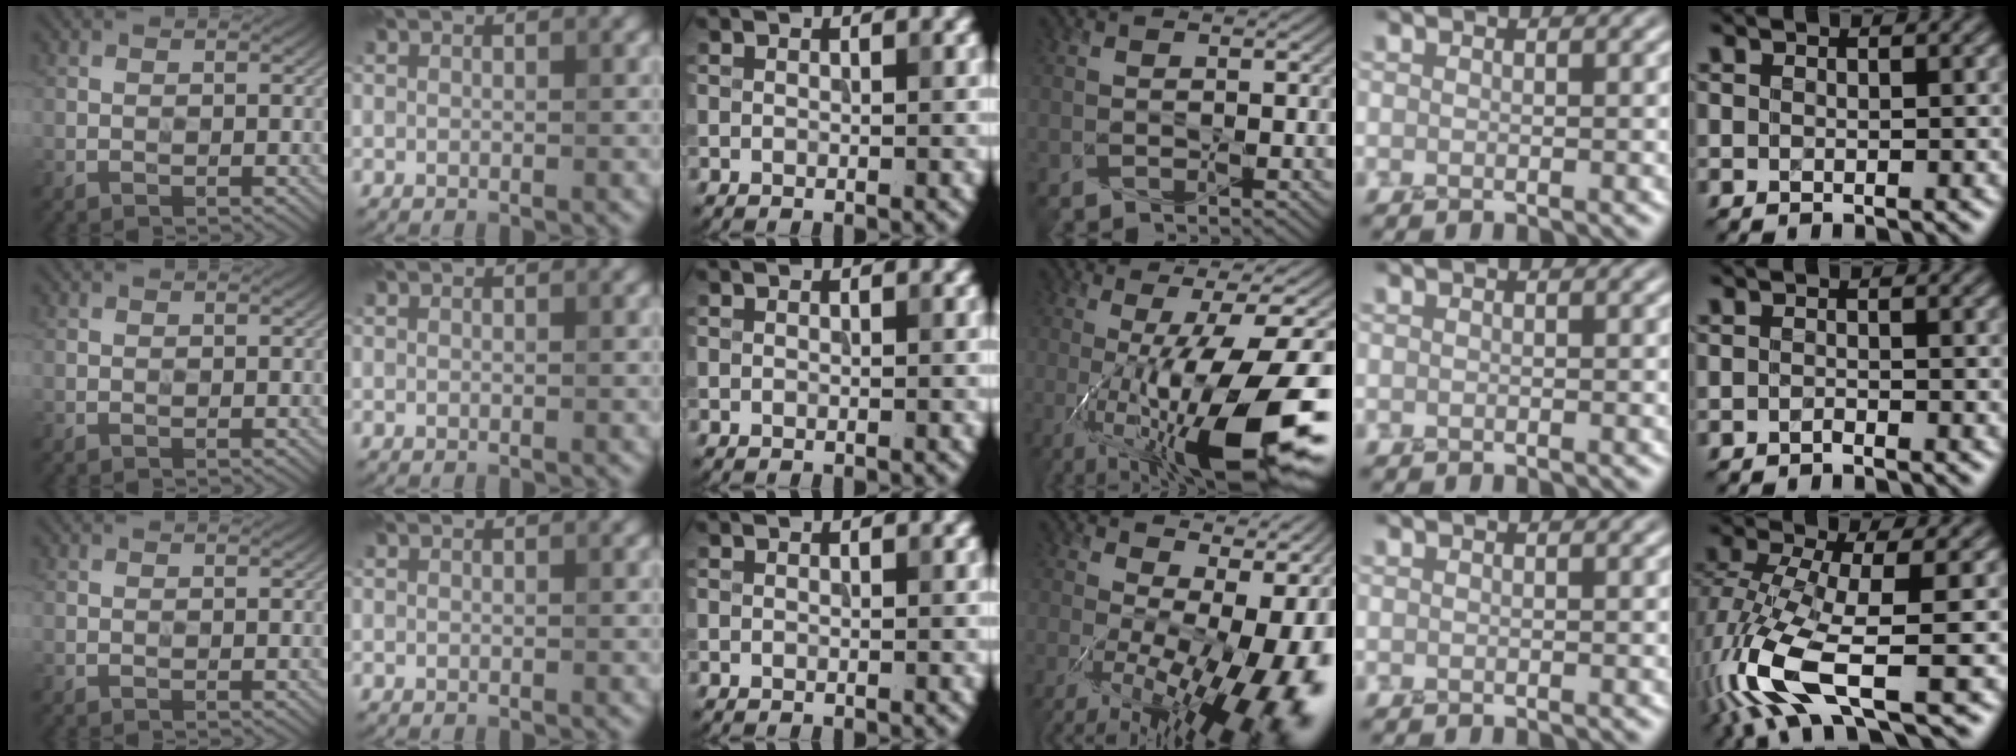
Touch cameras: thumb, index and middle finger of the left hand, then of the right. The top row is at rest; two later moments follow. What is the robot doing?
{"motion": "press", "object": "grip strengthener"}